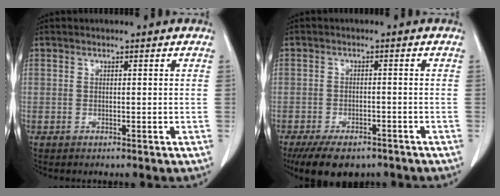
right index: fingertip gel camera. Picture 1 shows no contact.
{"total": 9.3, "force": [-7.0, 4.4, 4.4], "torque": [-0.065, -0.003, -0.104]}